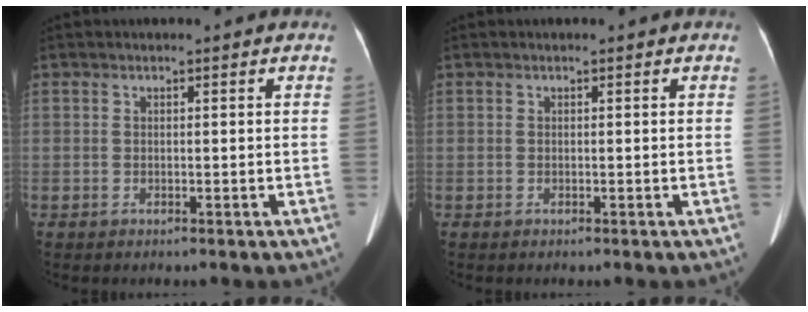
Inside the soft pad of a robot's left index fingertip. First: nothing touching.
{"total": 0.0}